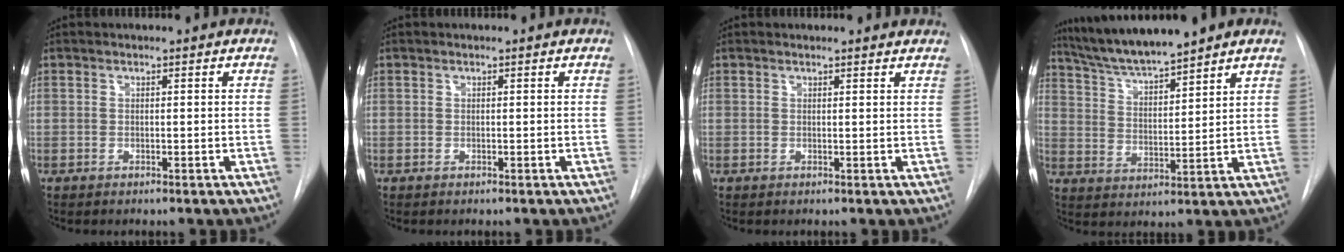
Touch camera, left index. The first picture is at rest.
{"total": 0.0}
{"total": 2.1, "force": [2.0, 0.5, 0.1], "torque": [-0.007, -0.003, 0.009]}
{"total": 10.1, "force": [8.9, 0.3, 4.8], "torque": [-0.087, 0.009, 0.166]}